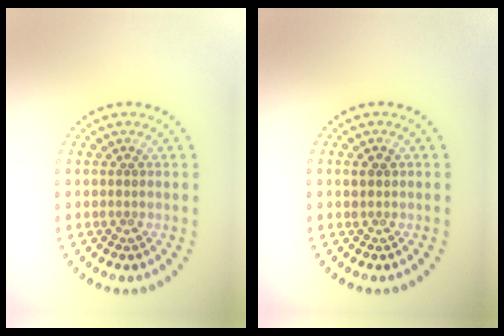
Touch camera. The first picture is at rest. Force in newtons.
{"total": 1.0, "press": 1.0, "slide": 0.3}